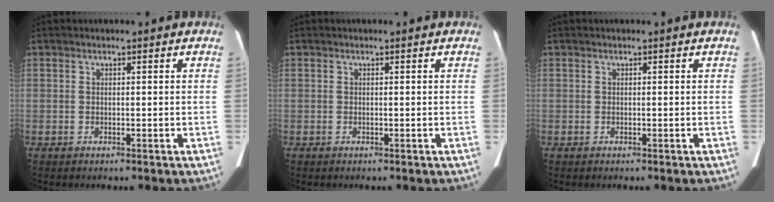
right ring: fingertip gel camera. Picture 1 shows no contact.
{"total": 0.0}
{"total": 0.0}